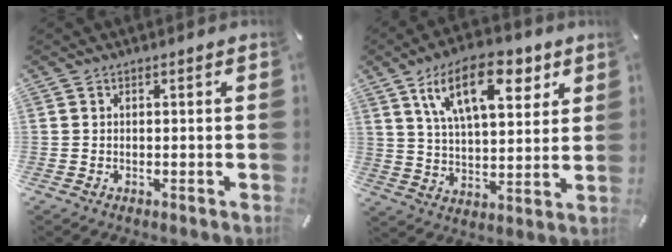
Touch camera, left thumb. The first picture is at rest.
{"total": 17.4, "force": [8.9, 8.4, 12.4], "torque": [-0.201, -0.015, 0.149]}